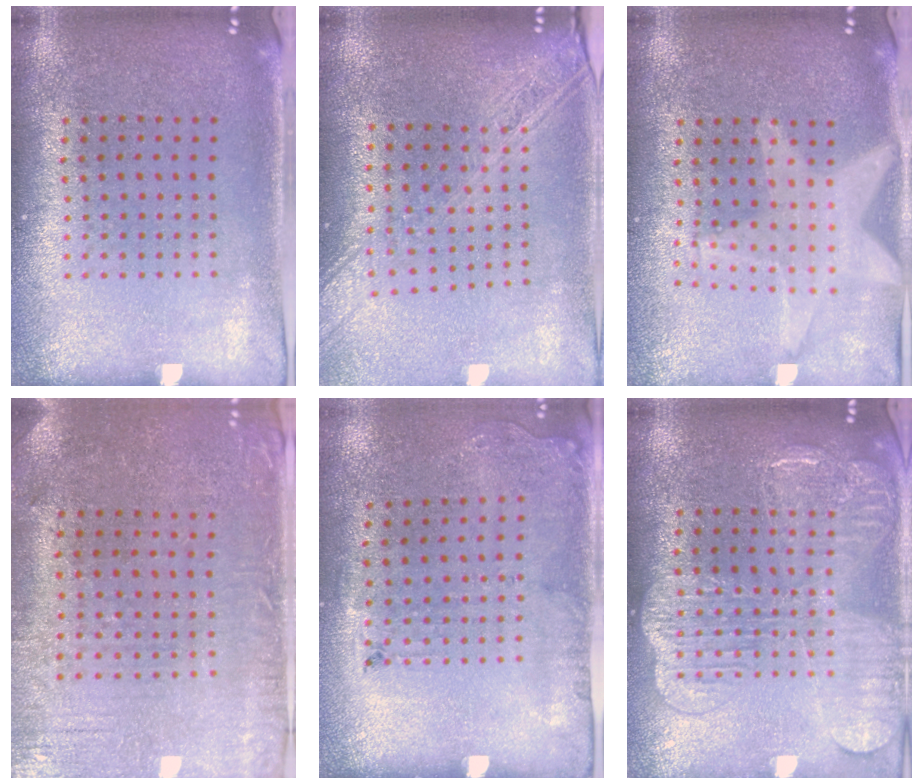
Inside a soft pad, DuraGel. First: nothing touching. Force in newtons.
{"total": 2.1, "press": 1.8, "slide": 1.1}
{"total": 1.3, "press": 1.3, "slide": 0.5}
{"total": 0.6, "press": 0.4, "slide": 0.5}
{"total": 1.8, "press": 1.2, "slide": 1.3}
{"total": 2.8, "press": 2.8, "slide": 0.6}